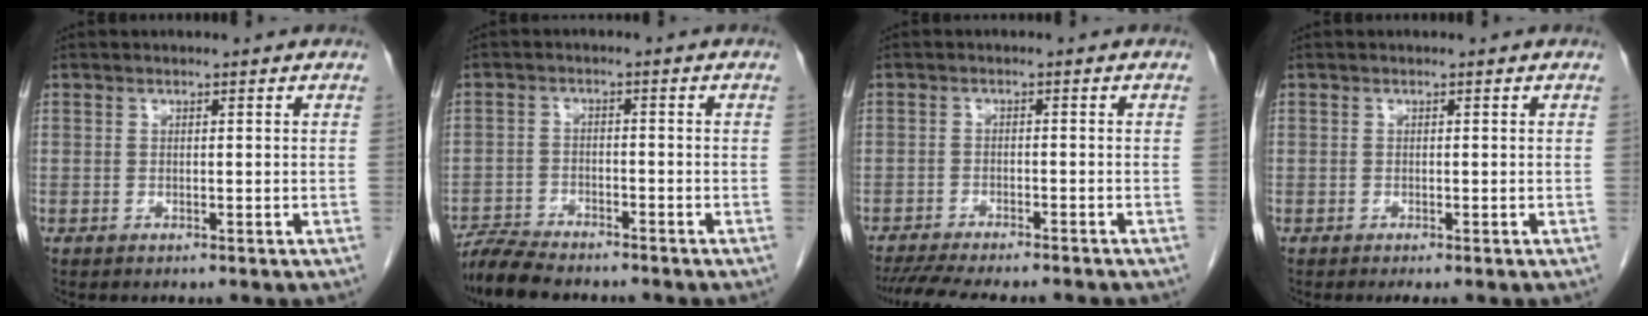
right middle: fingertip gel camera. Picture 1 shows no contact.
{"total": 7.2, "force": [-6.6, 1.4, 2.6], "torque": [-0.047, -0.018, -0.114]}
{"total": 13.0, "force": [-11.5, 1.9, 5.8], "torque": [-0.093, -0.015, -0.160]}
{"total": 1.2, "force": [-1.0, 0.1, 0.7], "torque": [-0.011, -0.005, -0.013]}